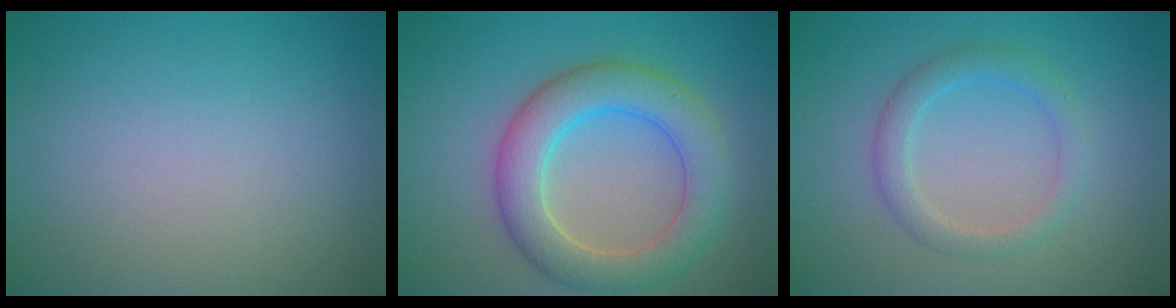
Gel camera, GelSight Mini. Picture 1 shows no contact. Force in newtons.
{"total": 6.2, "press": 6.2, "slide": 0.3}
{"total": 2.5, "press": 2.5, "slide": 0.2}